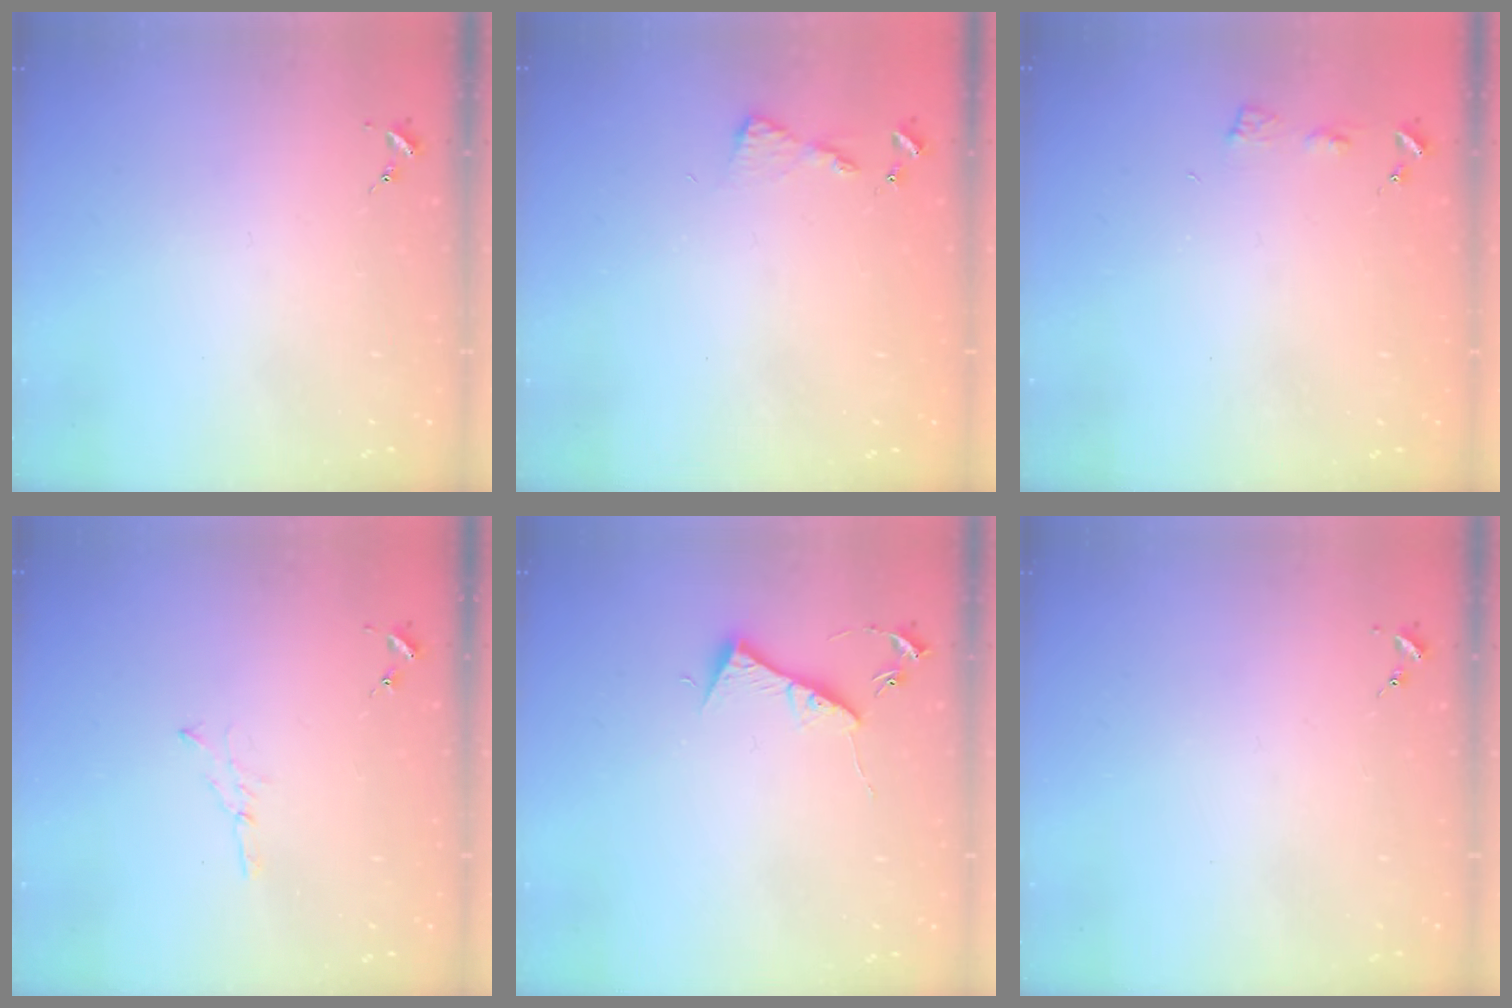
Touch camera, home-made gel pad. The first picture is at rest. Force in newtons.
{"total": 4.5, "press": 4.4, "slide": 0.5}
{"total": 3.5, "press": 3.4, "slide": 0.5}
{"total": 2.8, "press": 2.8, "slide": 0.3}
{"total": 6.8, "press": 6.8, "slide": 0.6}
{"total": 0.0}